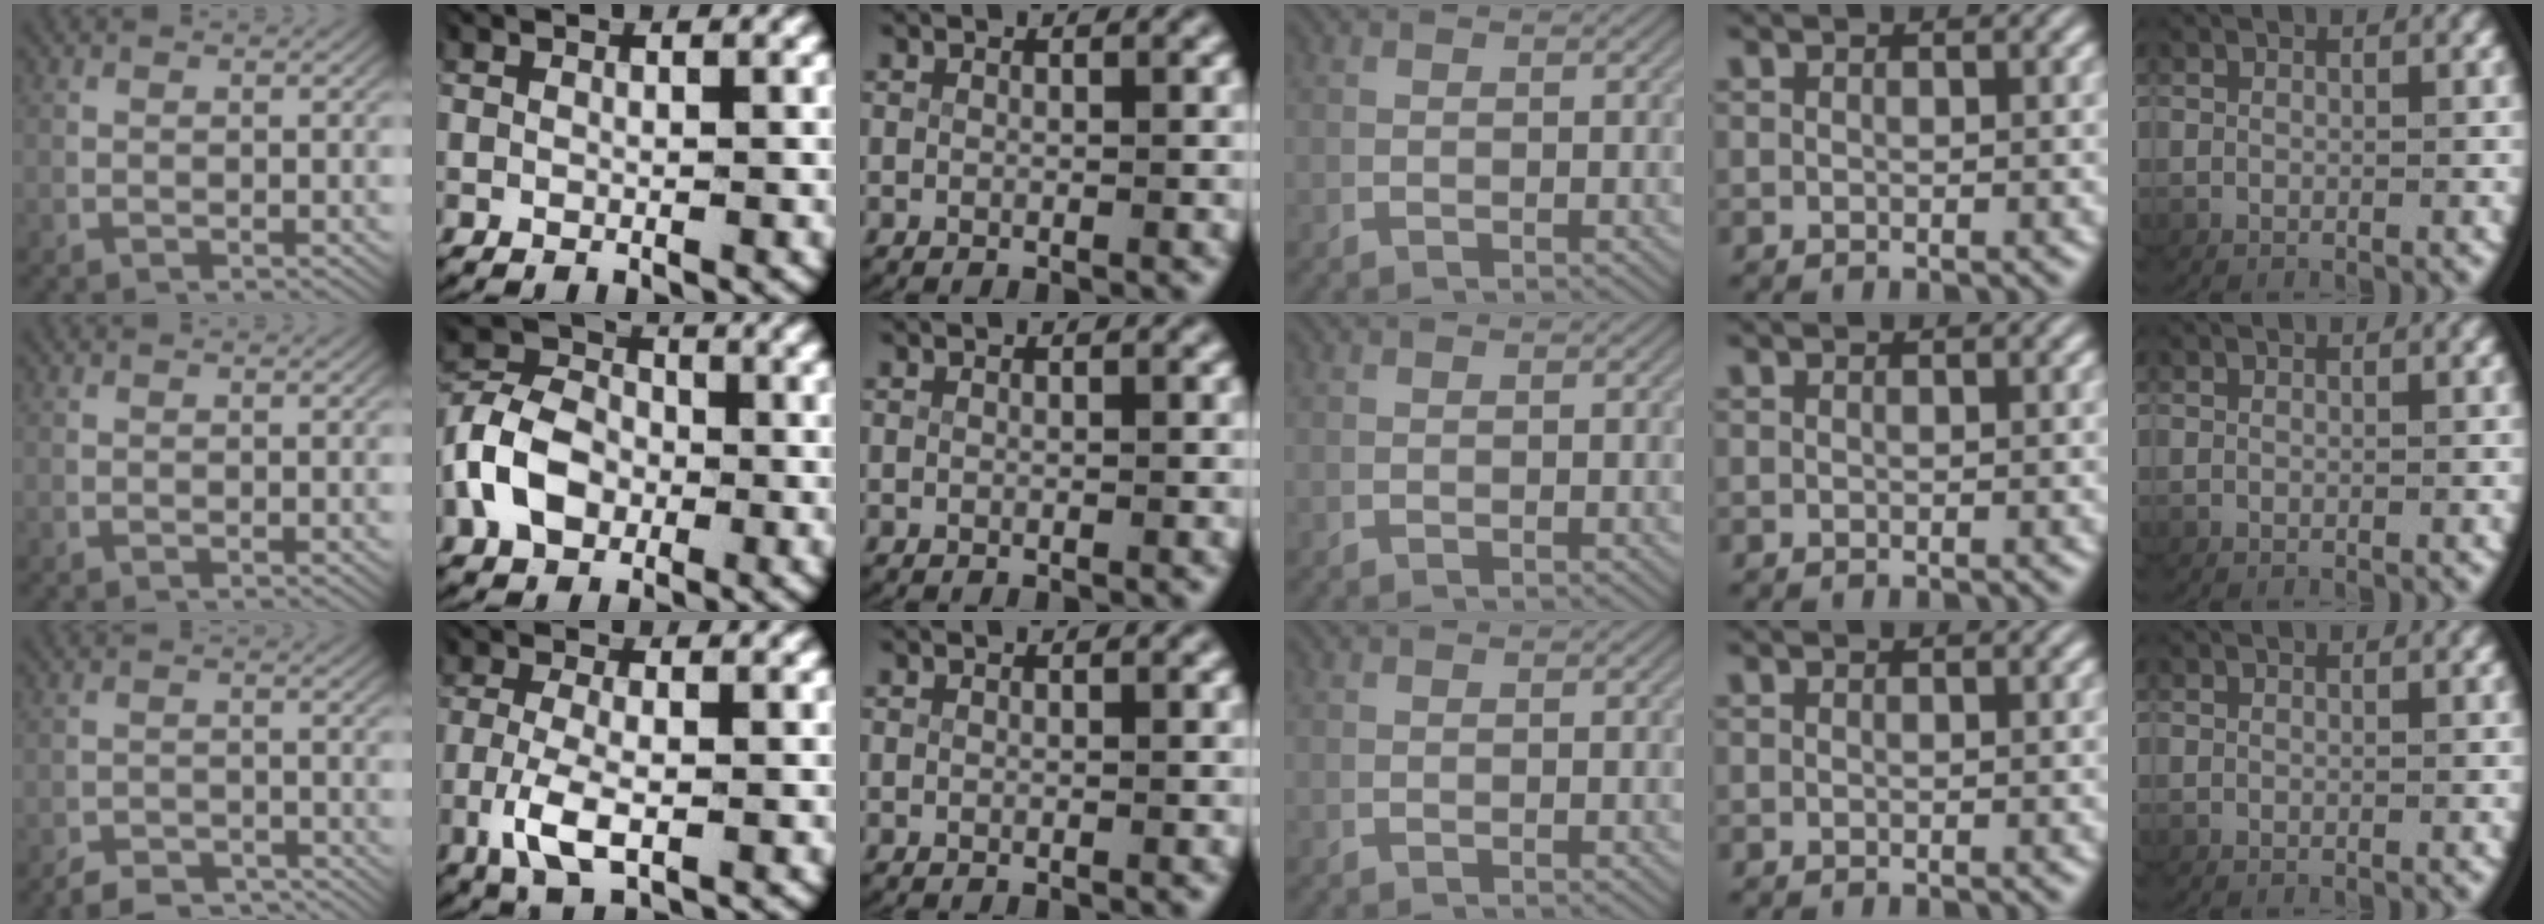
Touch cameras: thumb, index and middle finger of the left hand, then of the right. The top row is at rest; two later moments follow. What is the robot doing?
{"motion": "grasp_and_lifting", "object": "card"}